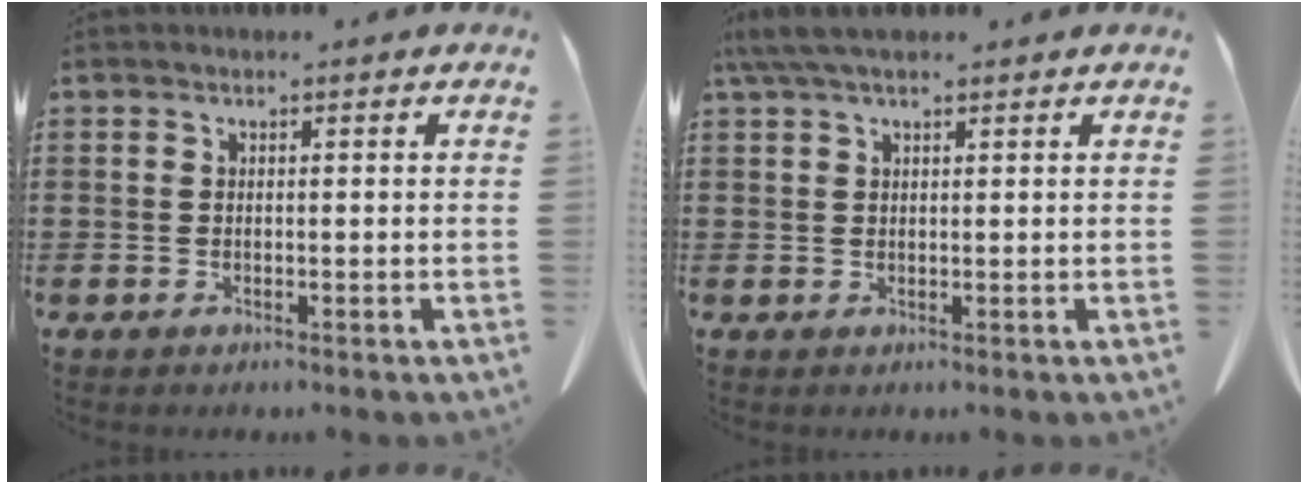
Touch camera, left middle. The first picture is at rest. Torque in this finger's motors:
{"motor_torque": [0.75, -0.54, 0.15, 0.09]}